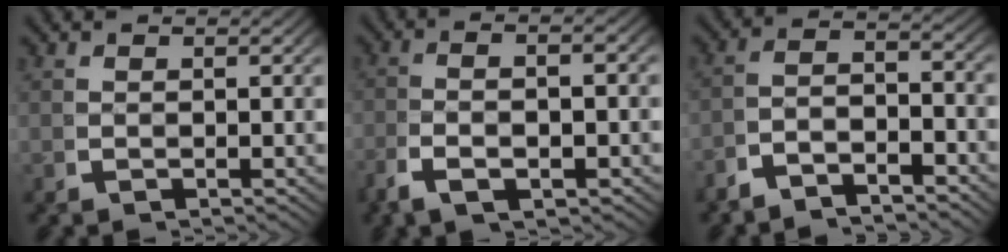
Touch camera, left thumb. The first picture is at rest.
{"total": 4.3, "force": [-1.0, 1.2, 4.0], "torque": [-0.085, 0.002, -0.016]}
{"total": 4.0, "force": [-2.3, 2.0, 2.6], "torque": [-0.042, -0.012, -0.045]}